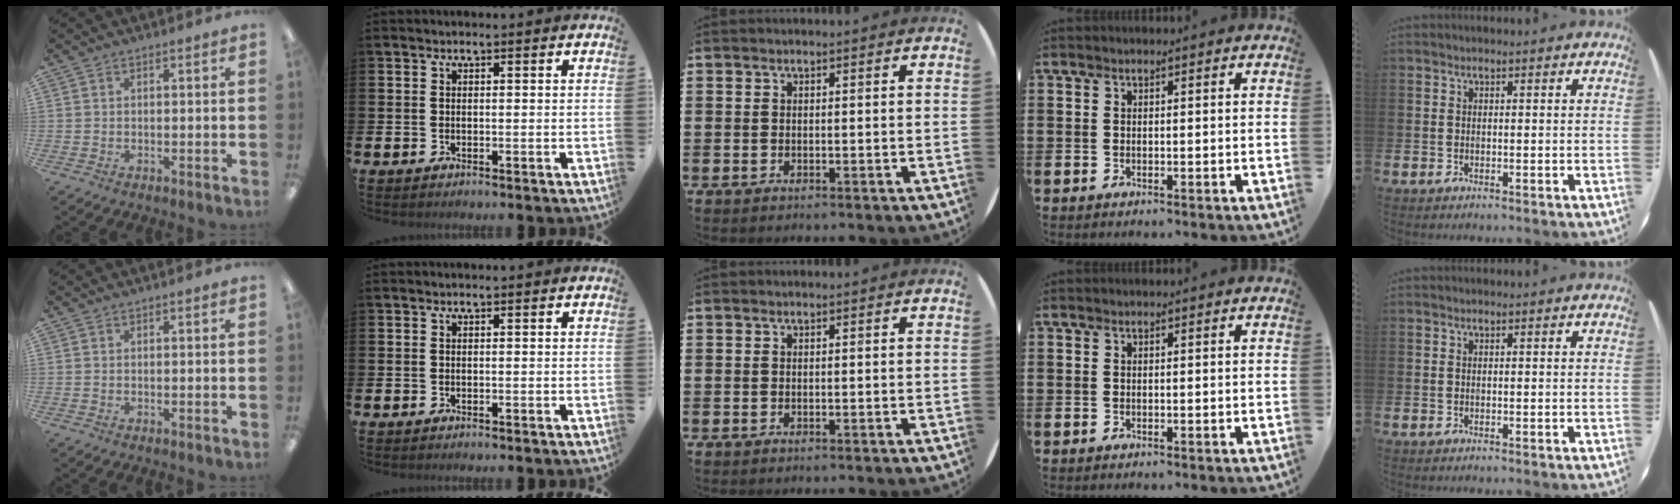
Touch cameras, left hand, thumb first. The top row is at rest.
{}